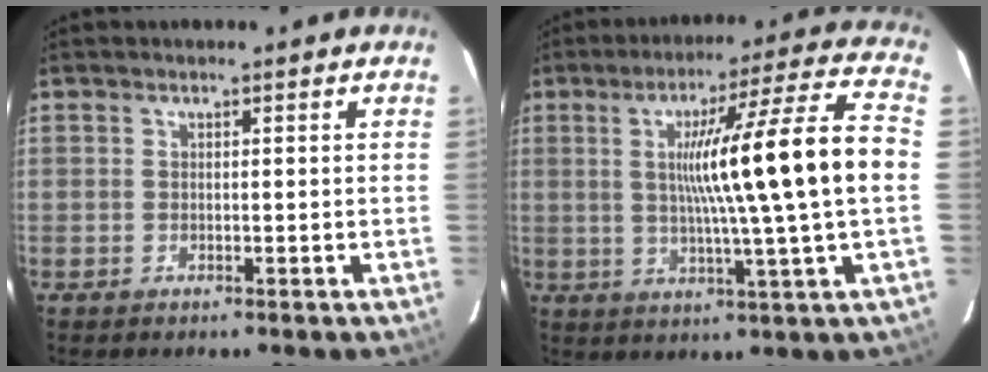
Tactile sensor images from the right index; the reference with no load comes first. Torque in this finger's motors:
{"motor_torque": [2.14, 0.00, 1.05, 0.21]}